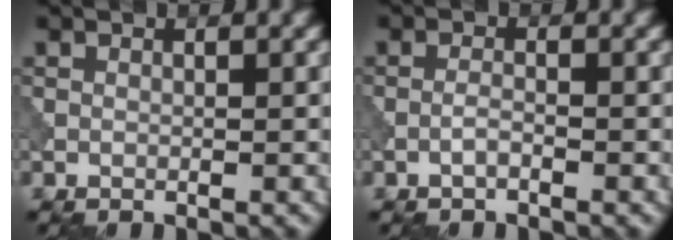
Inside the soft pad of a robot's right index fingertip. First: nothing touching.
{"total": 1.0, "force": [-0.6, 0.2, 0.7], "torque": [-0.014, 0.003, -0.014]}